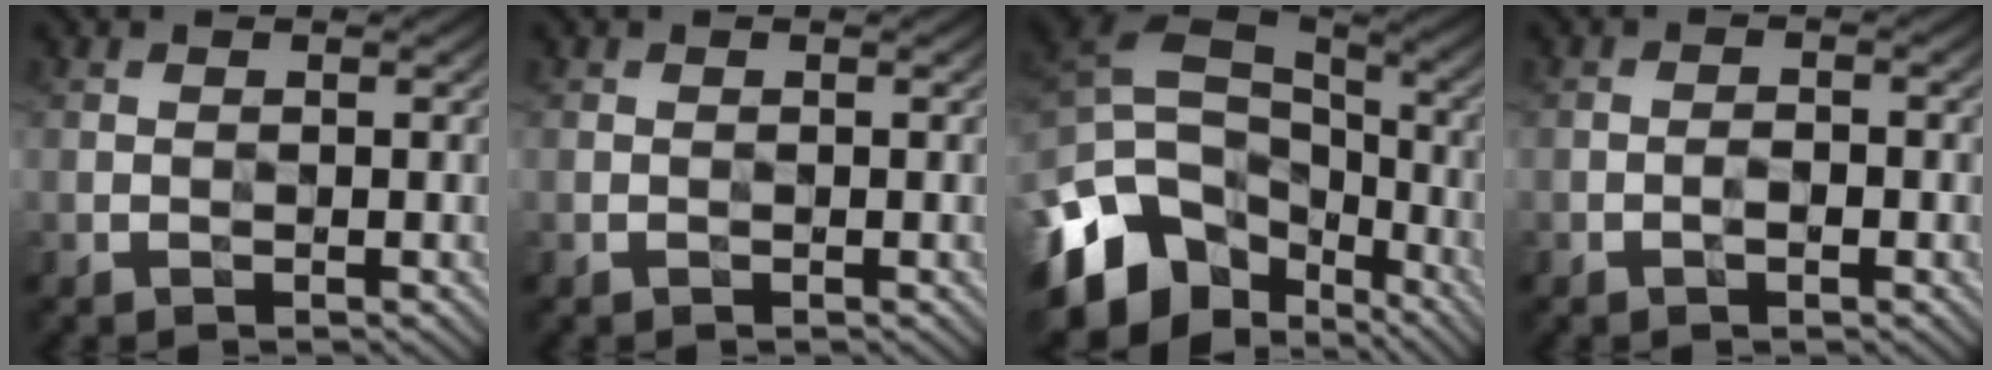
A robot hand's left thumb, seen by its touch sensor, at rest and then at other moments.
{"total": 0.0}
{"total": 16.5, "force": [-6.3, 11.5, 10.0], "torque": [-0.259, -0.028, -0.075]}
{"total": 0.9, "force": [-0.6, 0.0, 0.6], "torque": [-0.011, 0.006, -0.012]}